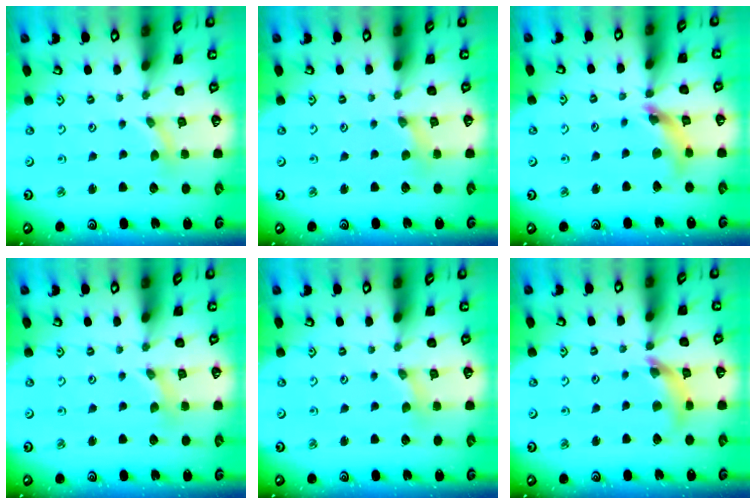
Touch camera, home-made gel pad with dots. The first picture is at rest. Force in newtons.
{"total": 0.0}
{"total": 9.5, "press": 9.5, "slide": 0.9}
{"total": 0.0}
{"total": 0.0}
{"total": 8.4, "press": 8.4, "slide": 0.8}